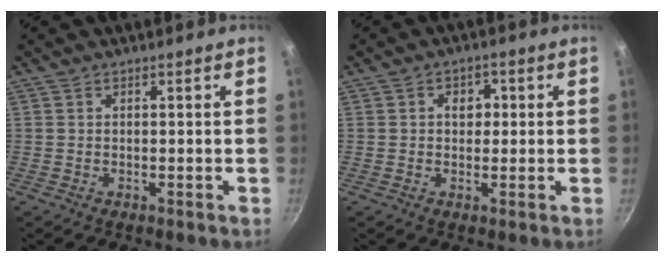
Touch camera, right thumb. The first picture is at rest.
{"total": 3.5, "force": [0.5, 2.8, 2.0], "torque": [-0.008, 0.003, 0.005]}